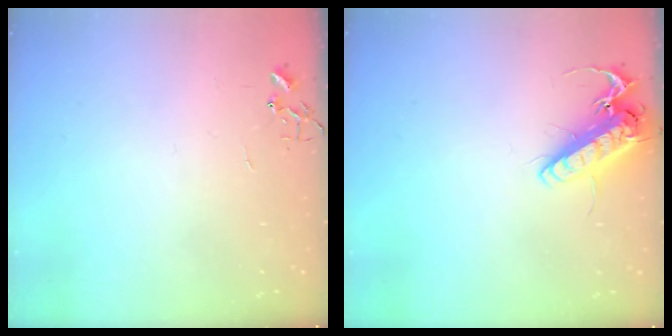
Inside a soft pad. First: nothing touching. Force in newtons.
{"total": 14.1, "press": 13.9, "slide": 2.6}